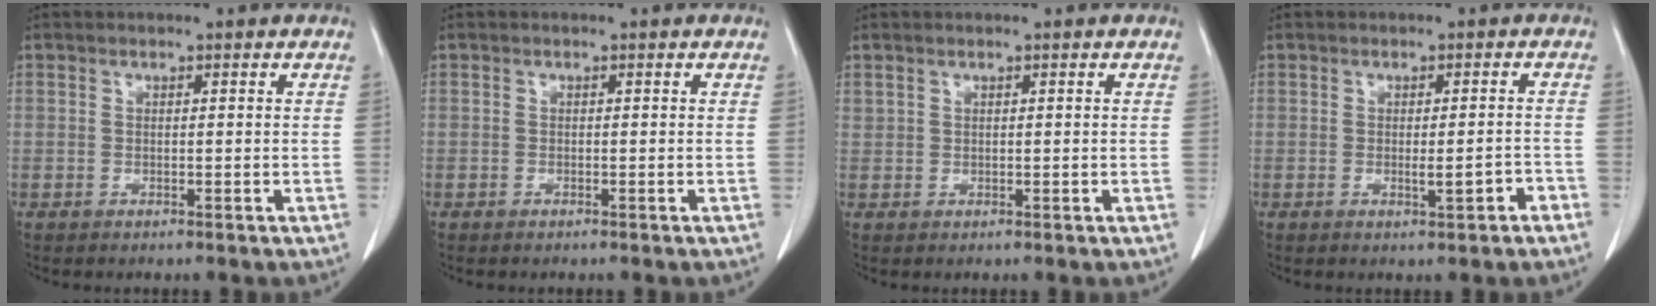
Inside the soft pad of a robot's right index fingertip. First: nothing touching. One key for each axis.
{"total": 0.0}
{"total": 0.5, "fx": 0.5, "fy": 0.1, "fz": 0.0, "tx": -0.005, "ty": 0.000, "tz": 0.010}
{"total": 2.8, "fx": -1.3, "fy": 0.4, "fz": 2.5, "tx": -0.039, "ty": -0.003, "tz": -0.016}